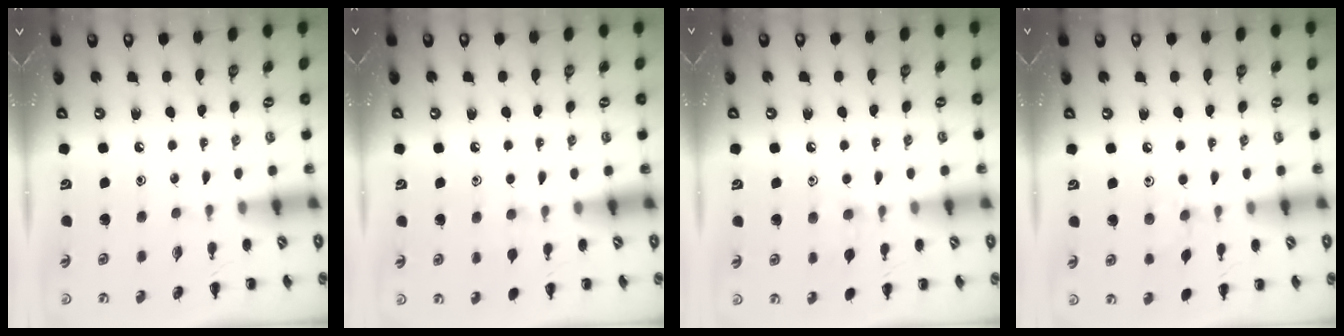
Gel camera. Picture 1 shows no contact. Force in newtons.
{"total": 4.8, "press": 4.5, "slide": 1.7}
{"total": 6.4, "press": 6.1, "slide": 1.8}
{"total": 6.4, "press": 6.2, "slide": 1.6}